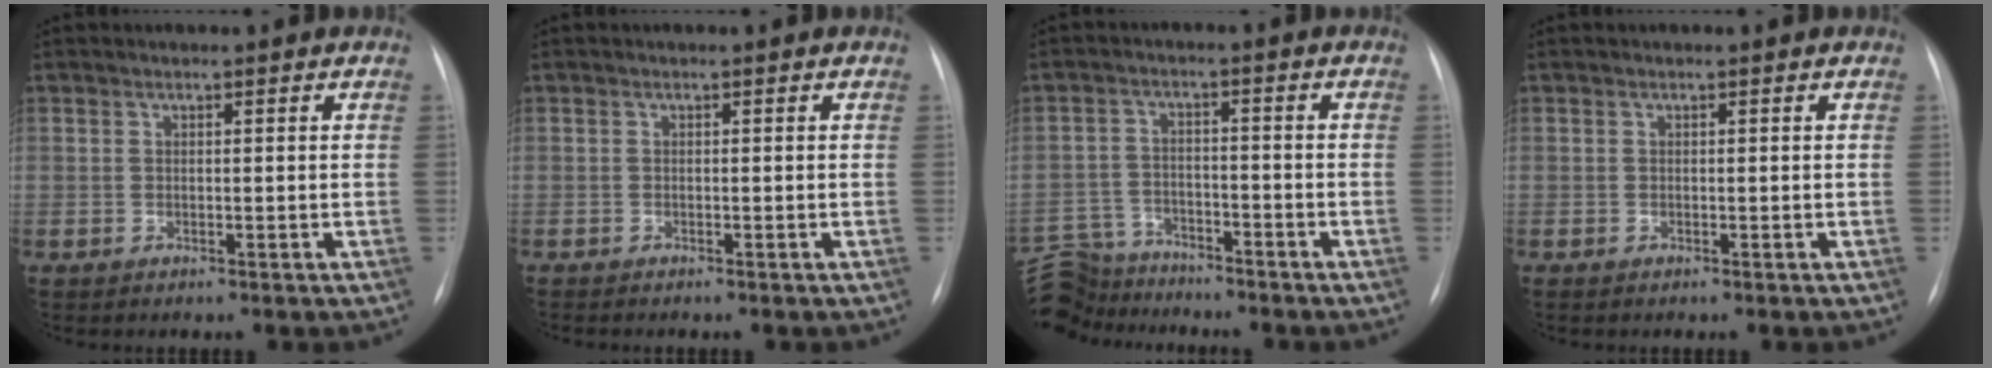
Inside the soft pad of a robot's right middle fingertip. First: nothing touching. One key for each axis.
{"total": 0.9, "fx": -0.8, "fy": 0.2, "fz": 0.4, "tx": -0.004, "ty": -0.001, "tz": -0.010}
{"total": 9.4, "fx": -9.1, "fy": 2.4, "fz": 0.0, "tx": -0.010, "ty": 0.016, "tz": -0.161}
{"total": 0.0}